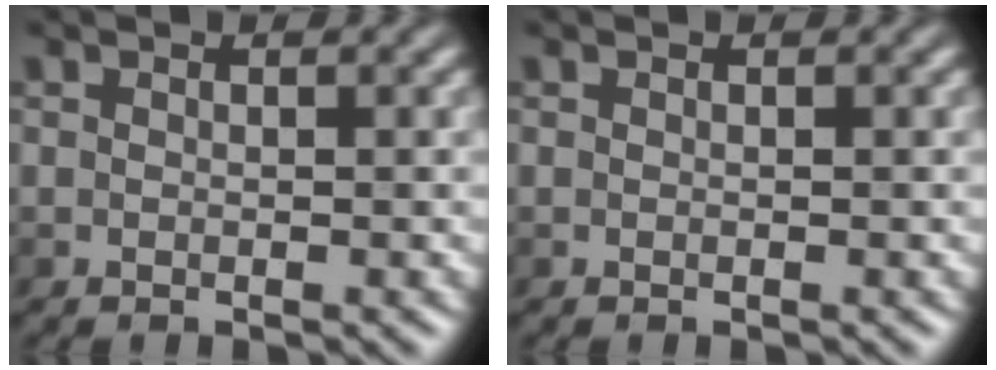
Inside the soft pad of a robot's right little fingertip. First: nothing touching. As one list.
[{"total": 0.0}]